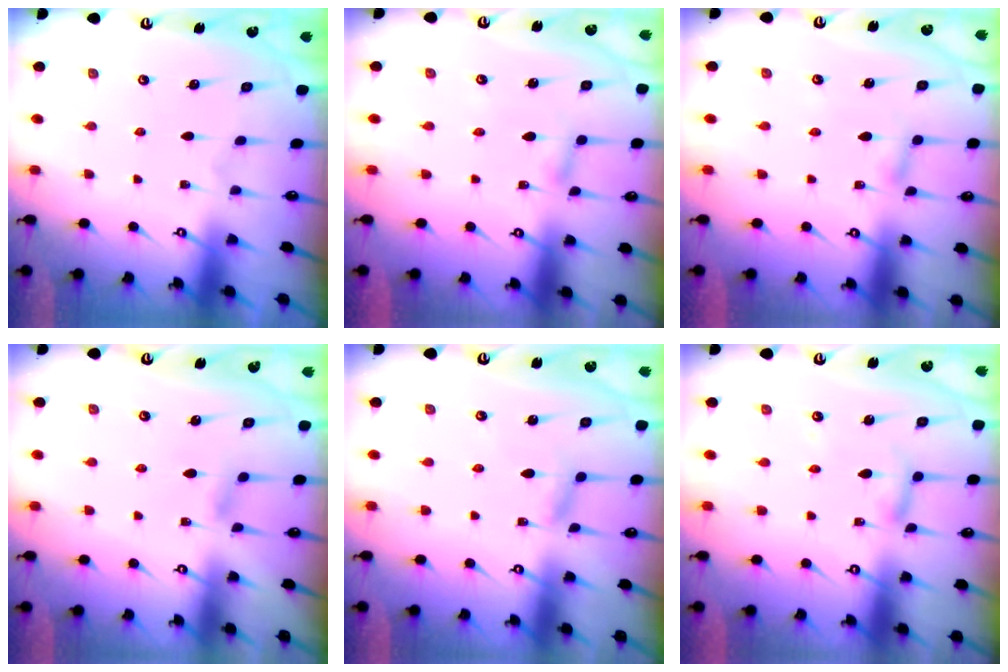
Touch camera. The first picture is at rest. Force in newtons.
{"total": 2.9, "press": 2.9, "slide": 0.3}
{"total": 2.9, "press": 2.9, "slide": 0.3}
{"total": 4.9, "press": 4.9, "slide": 0.5}
{"total": 6.3, "press": 6.3, "slide": 0.4}
{"total": 4.6, "press": 4.5, "slide": 0.4}